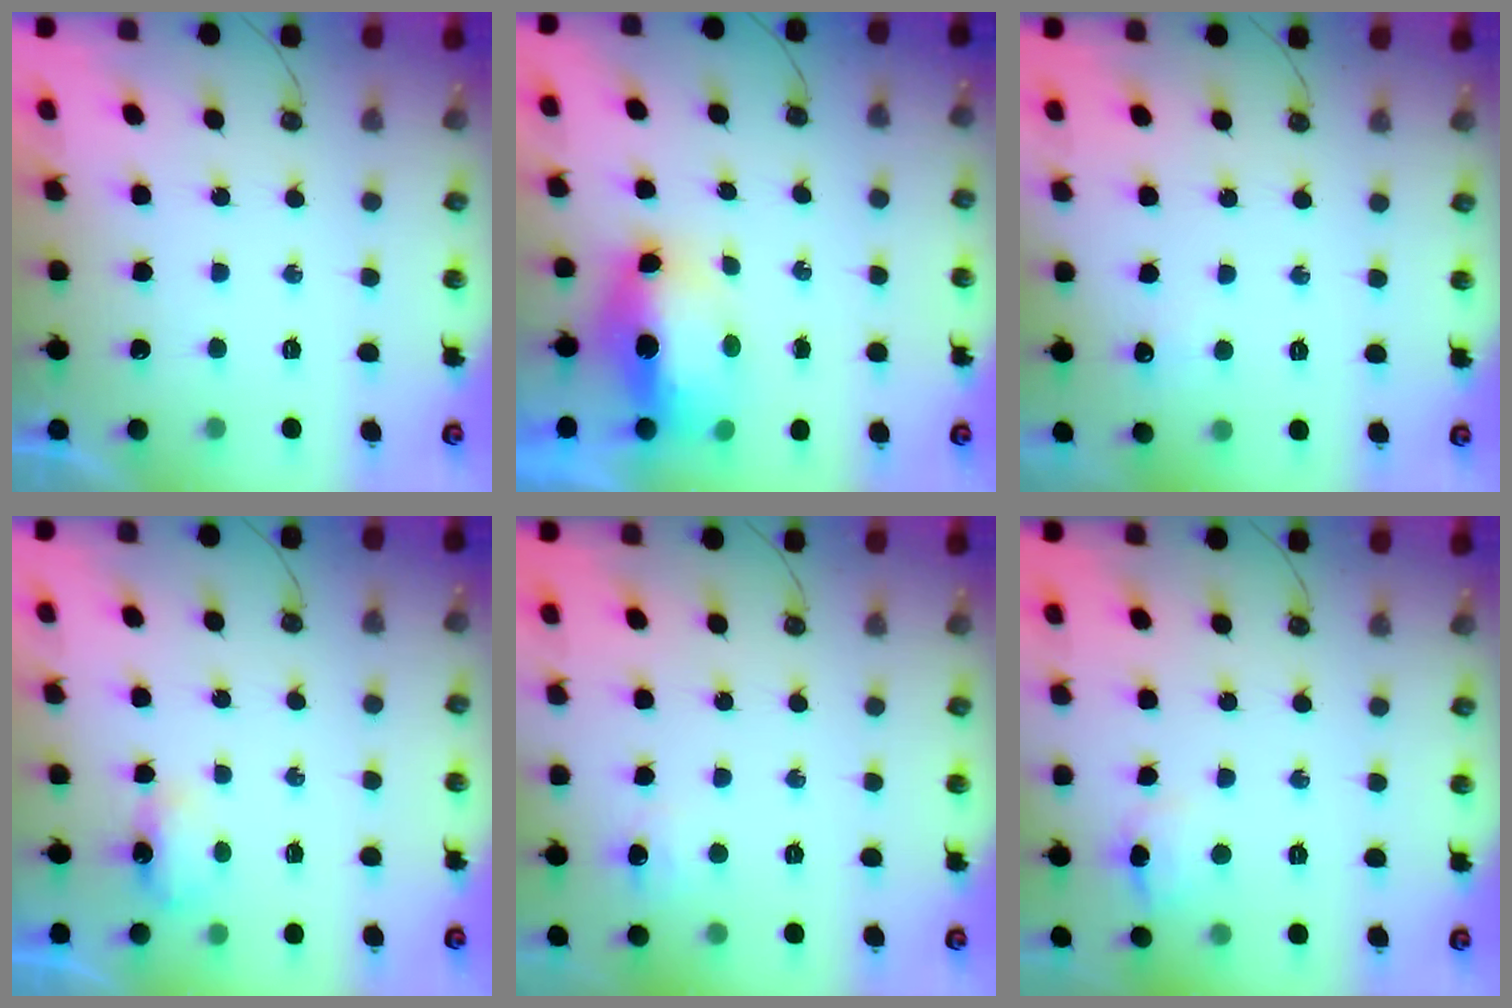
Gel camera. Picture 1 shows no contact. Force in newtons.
{"total": 7.6, "press": 7.5, "slide": 1.1}
{"total": 3.9, "press": 3.8, "slide": 0.9}
{"total": 3.2, "press": 3.1, "slide": 0.5}
{"total": 5.5, "press": 5.4, "slide": 1.2}
{"total": 5.5, "press": 5.2, "slide": 1.9}